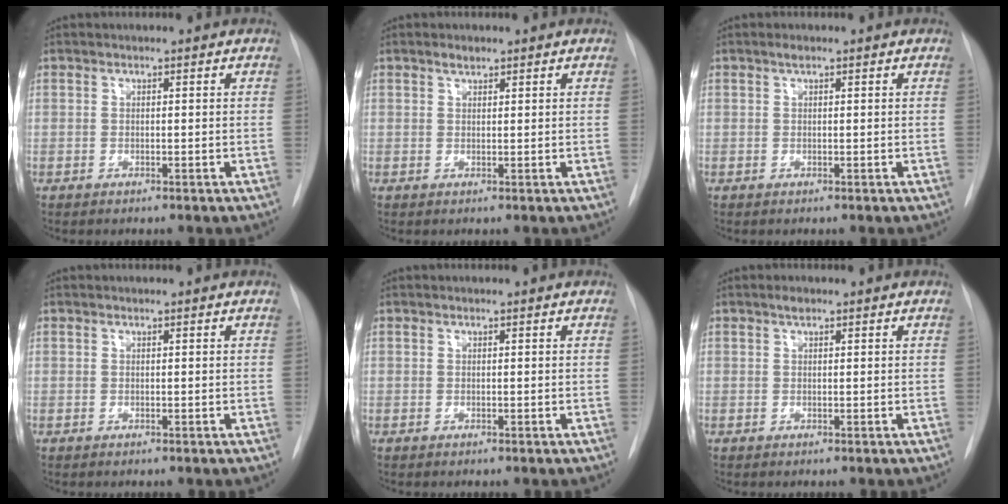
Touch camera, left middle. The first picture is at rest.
{"total": 1.2, "force": [1.0, 0.5, 0.5], "torque": [-0.011, -0.001, 0.017]}
{"total": 0.6, "force": [0.4, 0.1, 0.4], "torque": [-0.009, 0.003, 0.006]}
{"total": 0.0}
{"total": 0.0}
{"total": 0.9, "force": [0.6, 0.3, 0.5], "torque": [-0.011, 0.005, 0.010]}